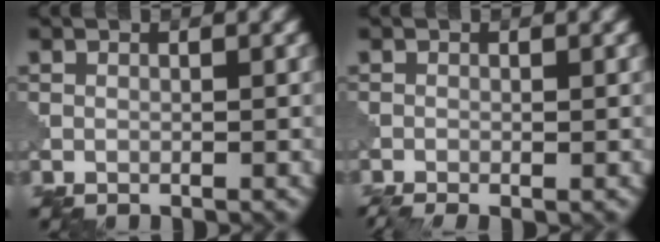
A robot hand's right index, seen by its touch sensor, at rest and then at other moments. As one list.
[{"total": 1.9, "force": [-1.2, 0.4, 1.3], "torque": [-0.026, -0.006, -0.026]}]